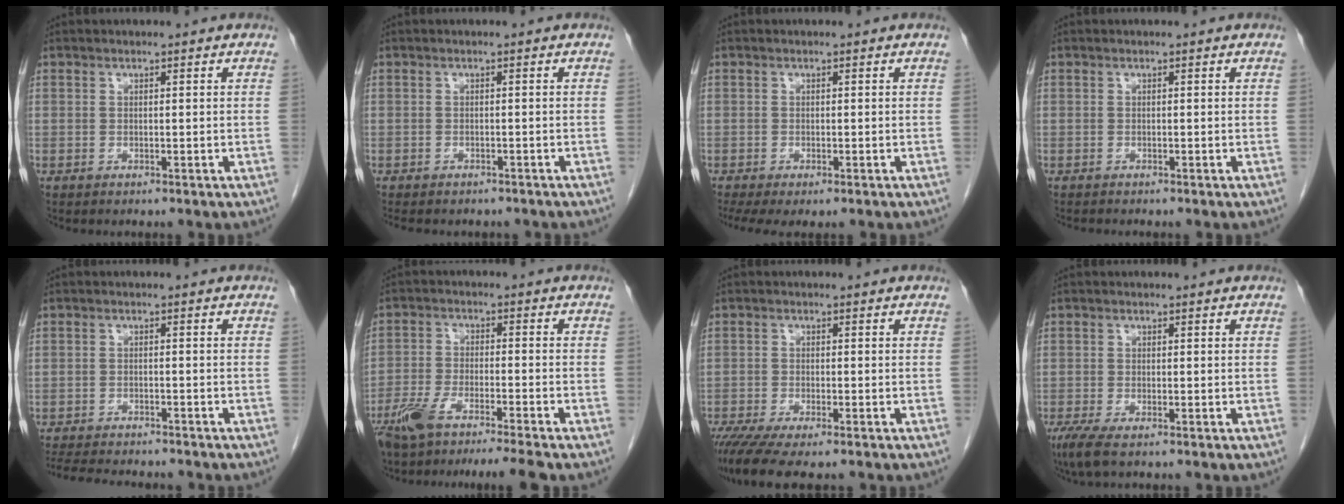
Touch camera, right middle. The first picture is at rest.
{"total": 8.2, "force": [-7.0, 3.0, 3.0], "torque": [-0.045, 0.001, -0.081]}
{"total": 6.0, "force": [-4.5, 1.7, 3.6], "torque": [-0.061, -0.015, -0.071]}
{"total": 1.3, "force": [-1.2, 0.0, 0.5], "torque": [-0.015, -0.005, -0.017]}
{"total": 11.2, "force": [-10.0, 2.2, 4.5], "torque": [-0.077, -0.011, -0.140]}
{"total": 10.8, "force": [-8.8, -0.1, 6.4], "torque": [-0.108, -0.019, -0.146]}
{"total": 8.0, "force": [-6.3, 1.2, 4.9], "torque": [-0.076, -0.017, -0.102]}
{"total": 3.2, "force": [-2.1, 0.6, 2.4], "torque": [-0.052, -0.012, -0.041]}